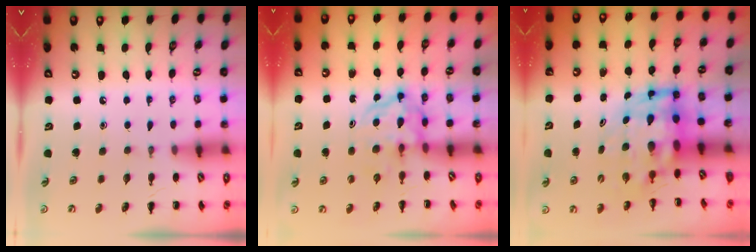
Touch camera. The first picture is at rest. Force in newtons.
{"total": 3.8, "press": 3.7, "slide": 0.4}
{"total": 7.2, "press": 7.0, "slide": 1.6}